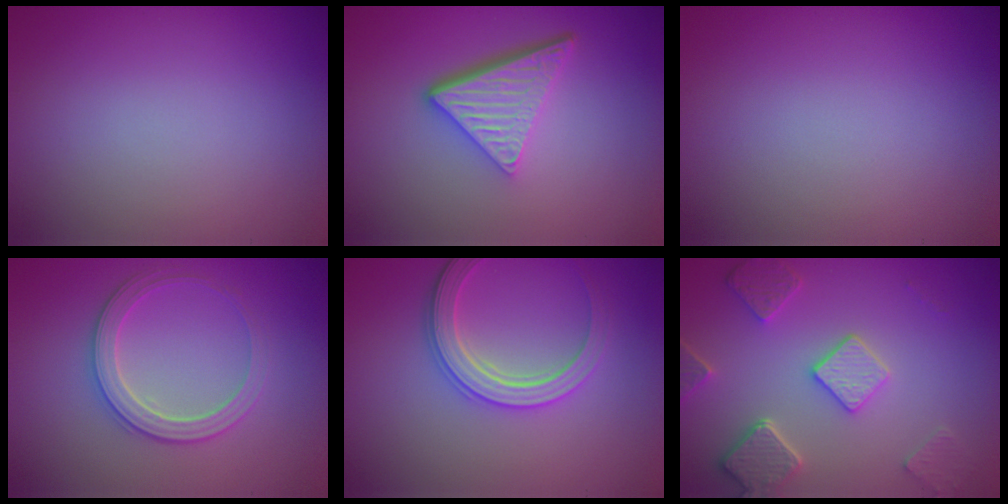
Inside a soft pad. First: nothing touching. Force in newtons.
{"total": 5.4, "press": 3.6, "slide": 4.0}
{"total": 0.0}
{"total": 2.9, "press": 2.9, "slide": 0.3}
{"total": 3.5, "press": 3.3, "slide": 1.4}
{"total": 4.5, "press": 3.7, "slide": 2.6}